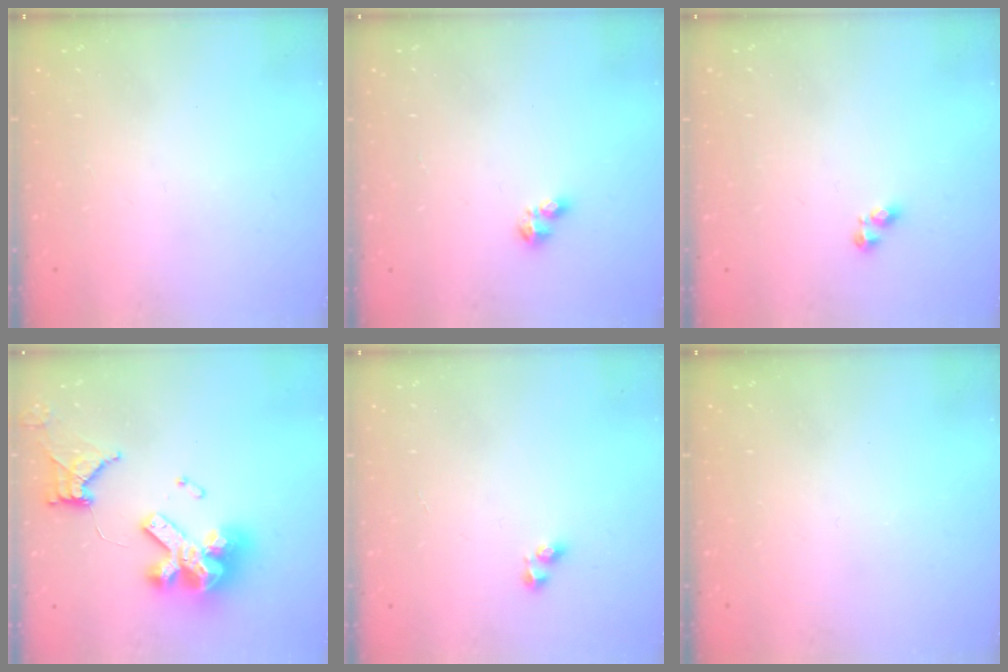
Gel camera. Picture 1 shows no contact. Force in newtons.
{"total": 4.0, "press": 3.9, "slide": 0.6}
{"total": 3.2, "press": 3.1, "slide": 0.4}
{"total": 16.7, "press": 16.6, "slide": 1.9}
{"total": 2.5, "press": 2.2, "slide": 1.3}
{"total": 0.0}